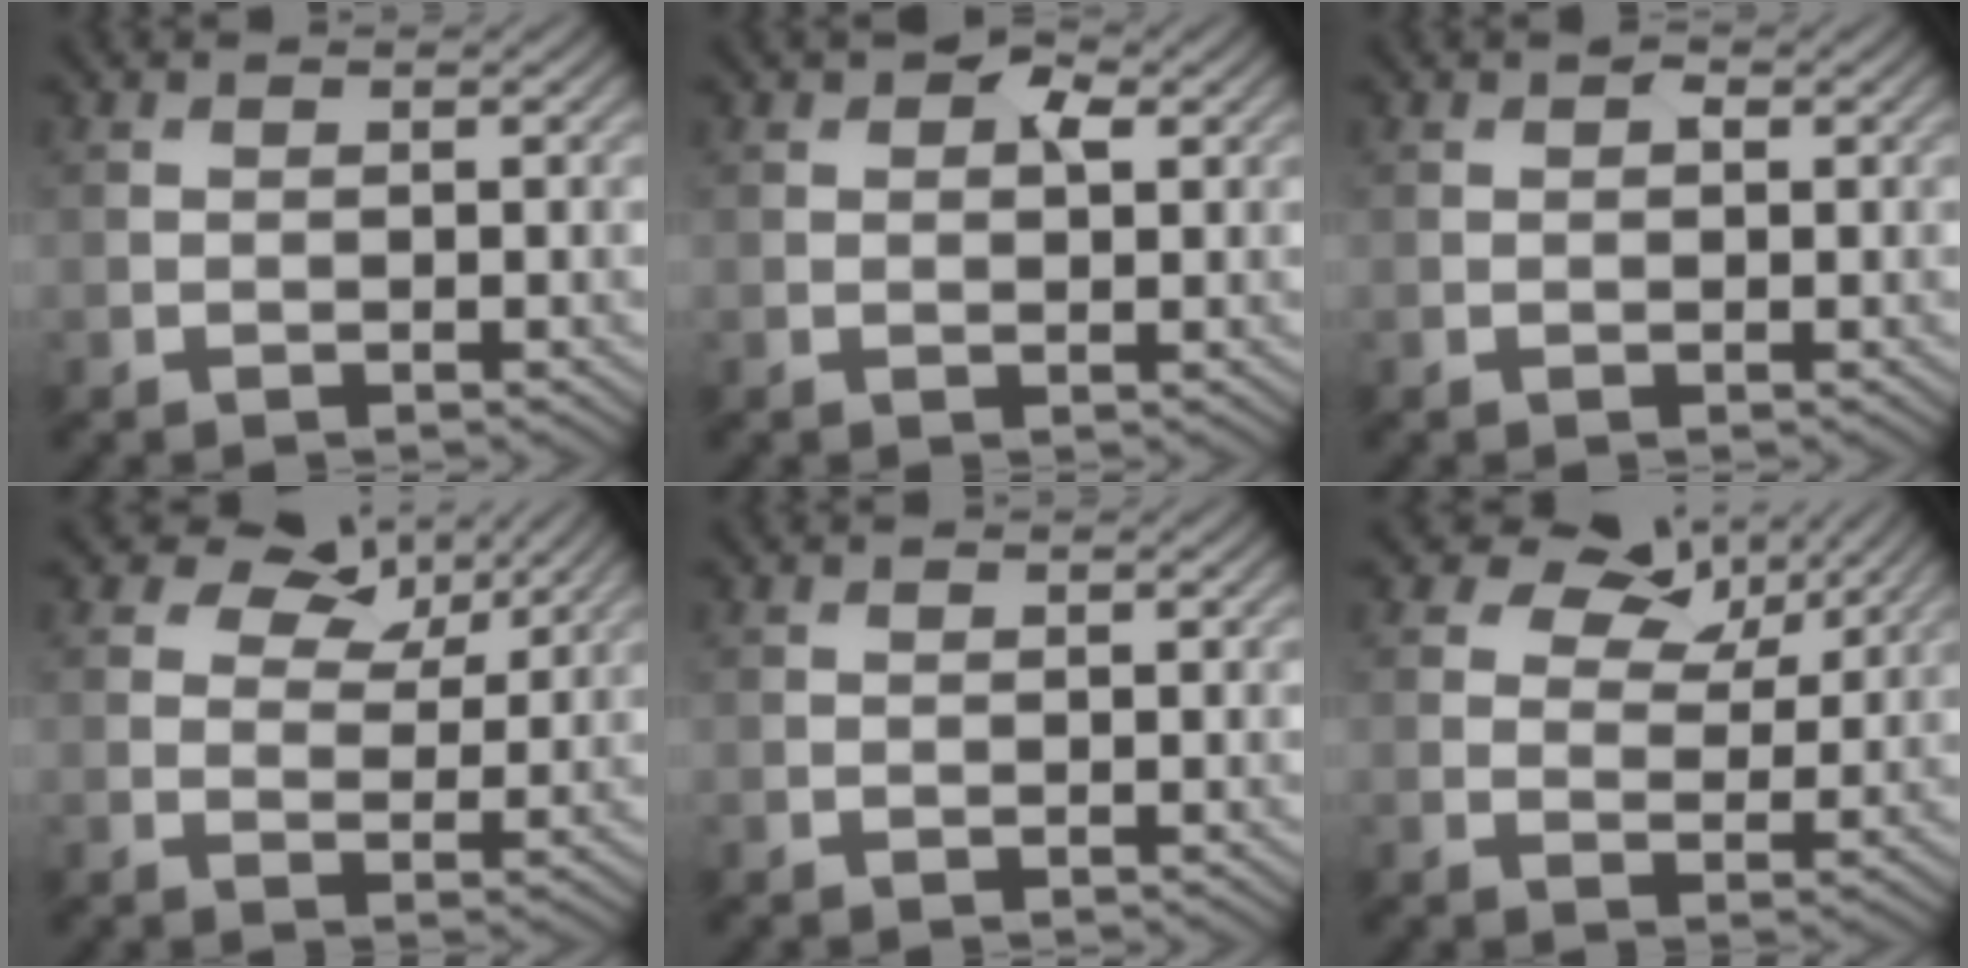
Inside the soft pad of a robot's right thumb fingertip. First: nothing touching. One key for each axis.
{"total": 2.9, "fx": 1.3, "fy": 1.5, "fz": 2.0, "tx": -0.031, "ty": 0.003, "tz": 0.020}
{"total": 0.9, "fx": 0.4, "fy": 0.5, "fz": 0.7, "tx": -0.008, "ty": -0.001, "tz": 0.005}
{"total": 6.5, "fx": 4.0, "fy": 3.7, "fz": 3.4, "tx": -0.050, "ty": -0.001, "tz": 0.061}
{"total": 0.0}
{"total": 7.3, "fx": 4.5, "fy": 4.2, "fz": 4.0, "tx": -0.061, "ty": 0.002, "tz": 0.066}